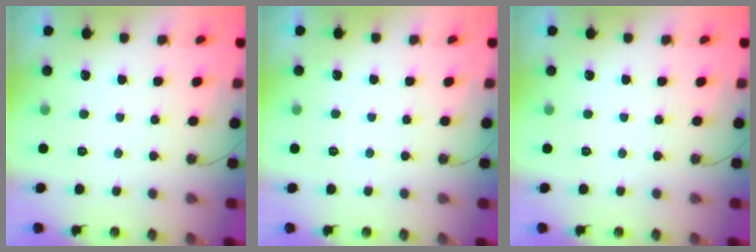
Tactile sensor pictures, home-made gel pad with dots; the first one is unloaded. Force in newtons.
{"total": 3.5, "press": 3.5, "slide": 0.6}
{"total": 0.0}